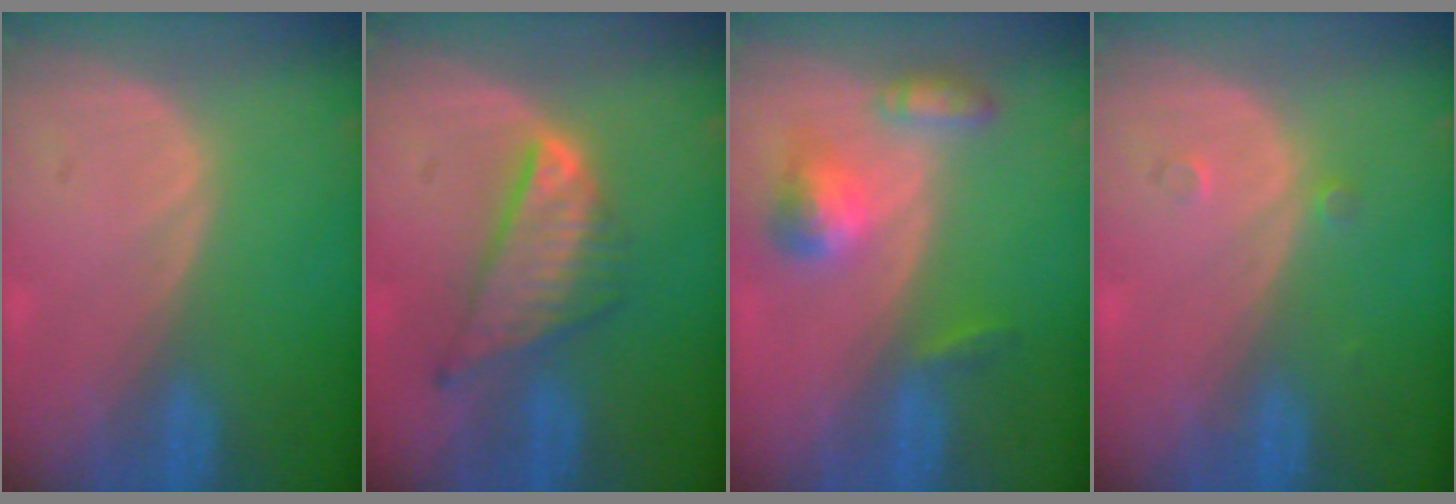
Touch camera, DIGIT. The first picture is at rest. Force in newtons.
{"total": 8.1, "press": 6.9, "slide": 4.2}
{"total": 5.7, "press": 5.2, "slide": 2.4}
{"total": 1.2, "press": 1.0, "slide": 0.7}